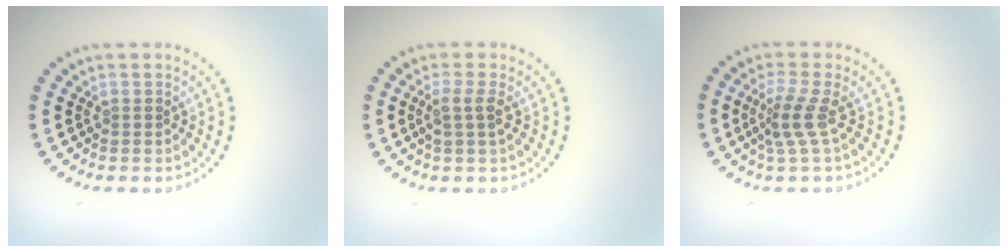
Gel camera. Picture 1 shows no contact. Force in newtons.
{"total": 1.7, "press": 1.3, "slide": 1.0}
{"total": 2.5, "press": 1.8, "slide": 1.7}